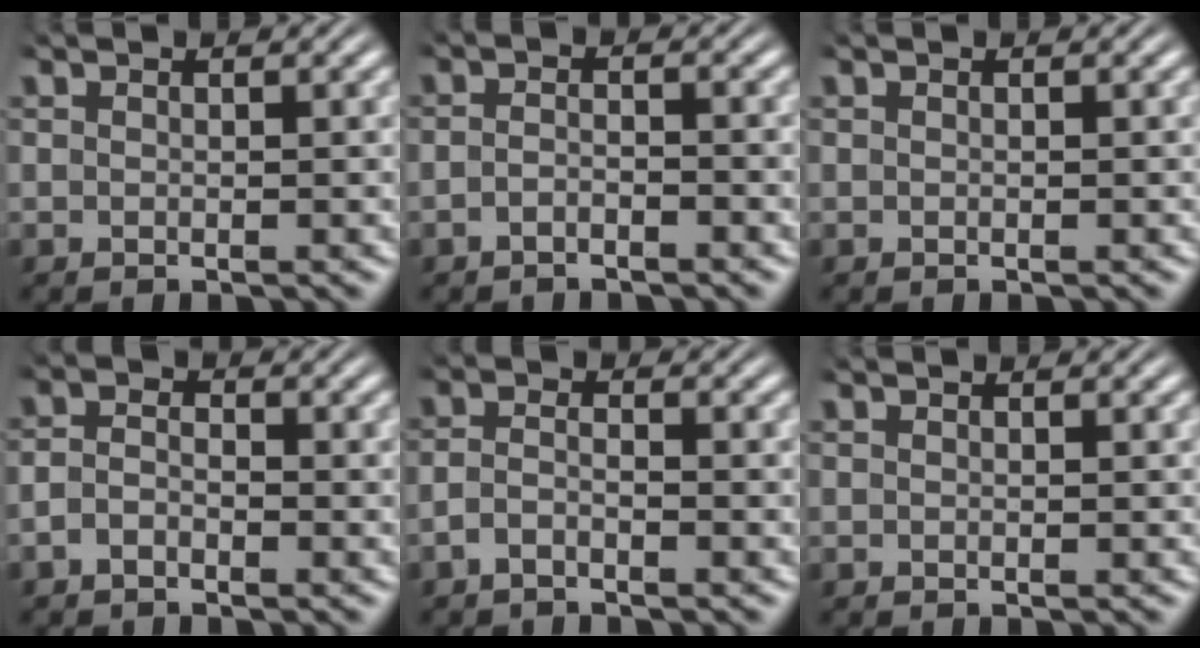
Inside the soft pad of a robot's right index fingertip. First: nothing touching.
{"total": 1.8, "force": [-1.5, 0.3, 0.8], "torque": [-0.016, -0.004, -0.027]}
{"total": 0.0}
{"total": 2.1, "force": [-1.3, 1.3, 1.0], "torque": [-0.026, -0.011, -0.021]}
{"total": 2.3, "force": [-1.6, 1.1, 1.3], "torque": [-0.036, -0.008, -0.025]}
{"total": 0.0}